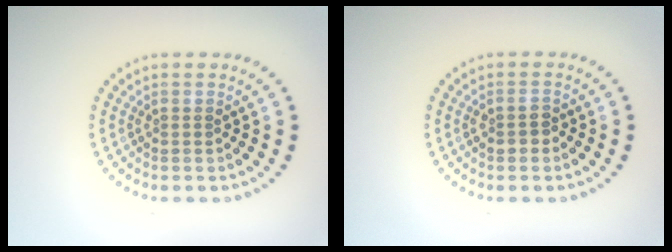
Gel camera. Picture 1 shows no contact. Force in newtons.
{"total": 1.4, "press": 1.4, "slide": 0.3}